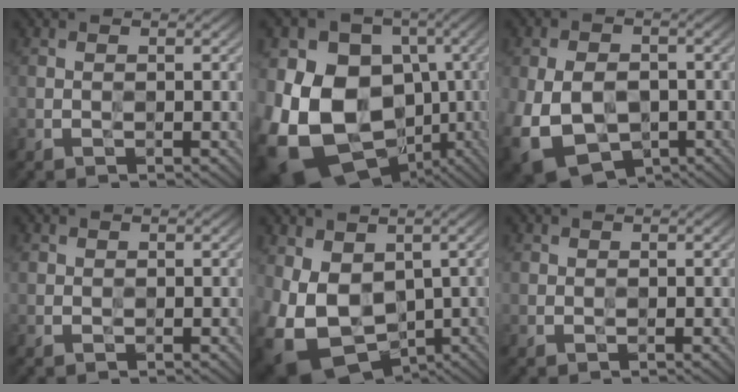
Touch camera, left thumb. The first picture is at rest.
{"total": 19.9, "force": [-4.1, 16.0, 11.0], "torque": [-0.243, -0.019, -0.065]}
{"total": 13.5, "force": [-4.6, 9.9, 8.0], "torque": [-0.162, -0.041, -0.067]}
{"total": 0.8, "force": [0.4, 0.7, 0.1], "torque": [0.000, -0.002, 0.007]}
{"total": 11.7, "force": [-1.8, 8.6, 7.8], "torque": [-0.179, -0.034, -0.019]}
{"total": 0.9, "force": [0.4, 0.7, 0.1], "torque": [0.002, -0.002, 0.009]}